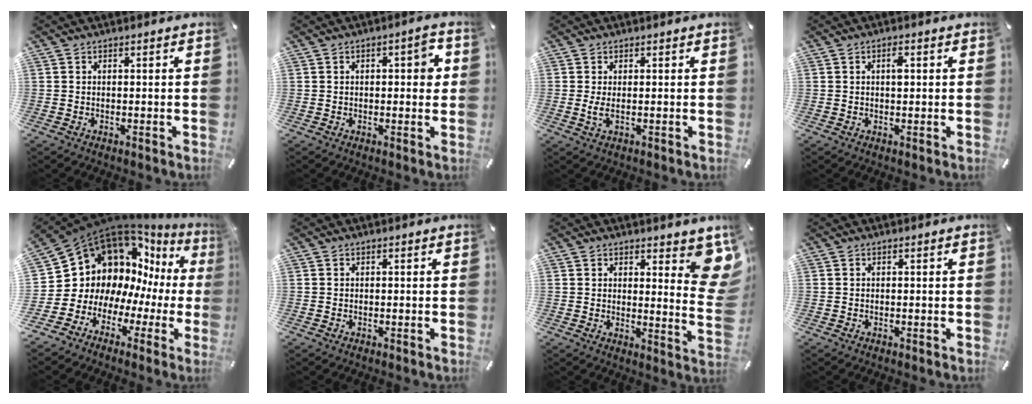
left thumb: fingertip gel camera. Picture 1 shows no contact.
{"total": 4.2, "force": [0.3, 2.0, 3.6], "torque": [-0.037, 0.000, -0.003]}
{"total": 2.7, "force": [0.1, 0.8, 2.5], "torque": [-0.047, -0.007, -0.001]}
{"total": 2.0, "force": [0.4, 0.9, 1.8], "torque": [-0.030, 0.003, 0.004]}
{"total": 13.3, "force": [5.9, 11.0, 4.5], "torque": [-0.103, -0.087, 0.119]}
{"total": 0.0}
{"total": 9.6, "force": [5.6, 3.7, 6.9], "torque": [-0.067, -0.040, 0.094]}
{"total": 0.0}